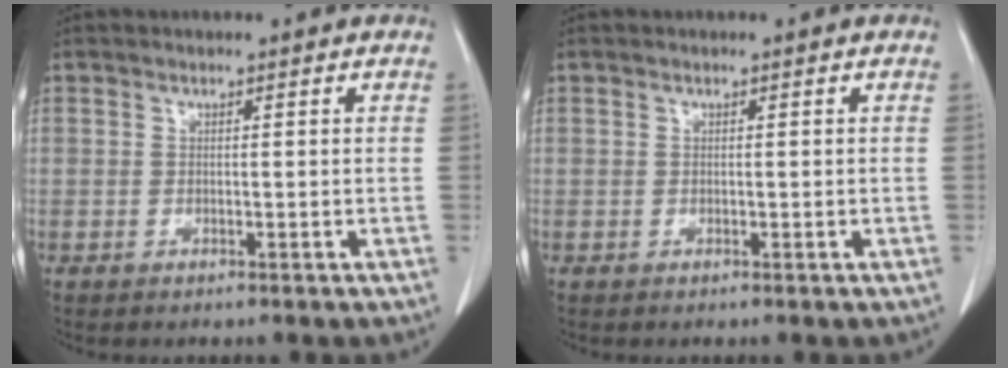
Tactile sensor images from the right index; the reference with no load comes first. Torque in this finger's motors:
{"motor_torque": [0.00, 0.09, 0.04, 0.01]}